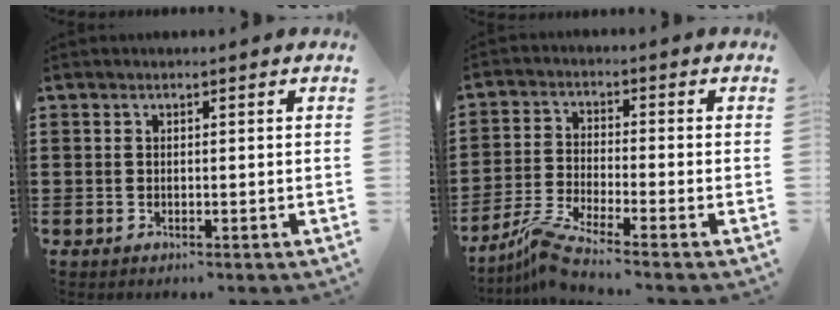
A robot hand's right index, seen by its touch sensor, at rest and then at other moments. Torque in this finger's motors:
{"motor_torque": [0.10, 0.01, 0.07, 0.06]}